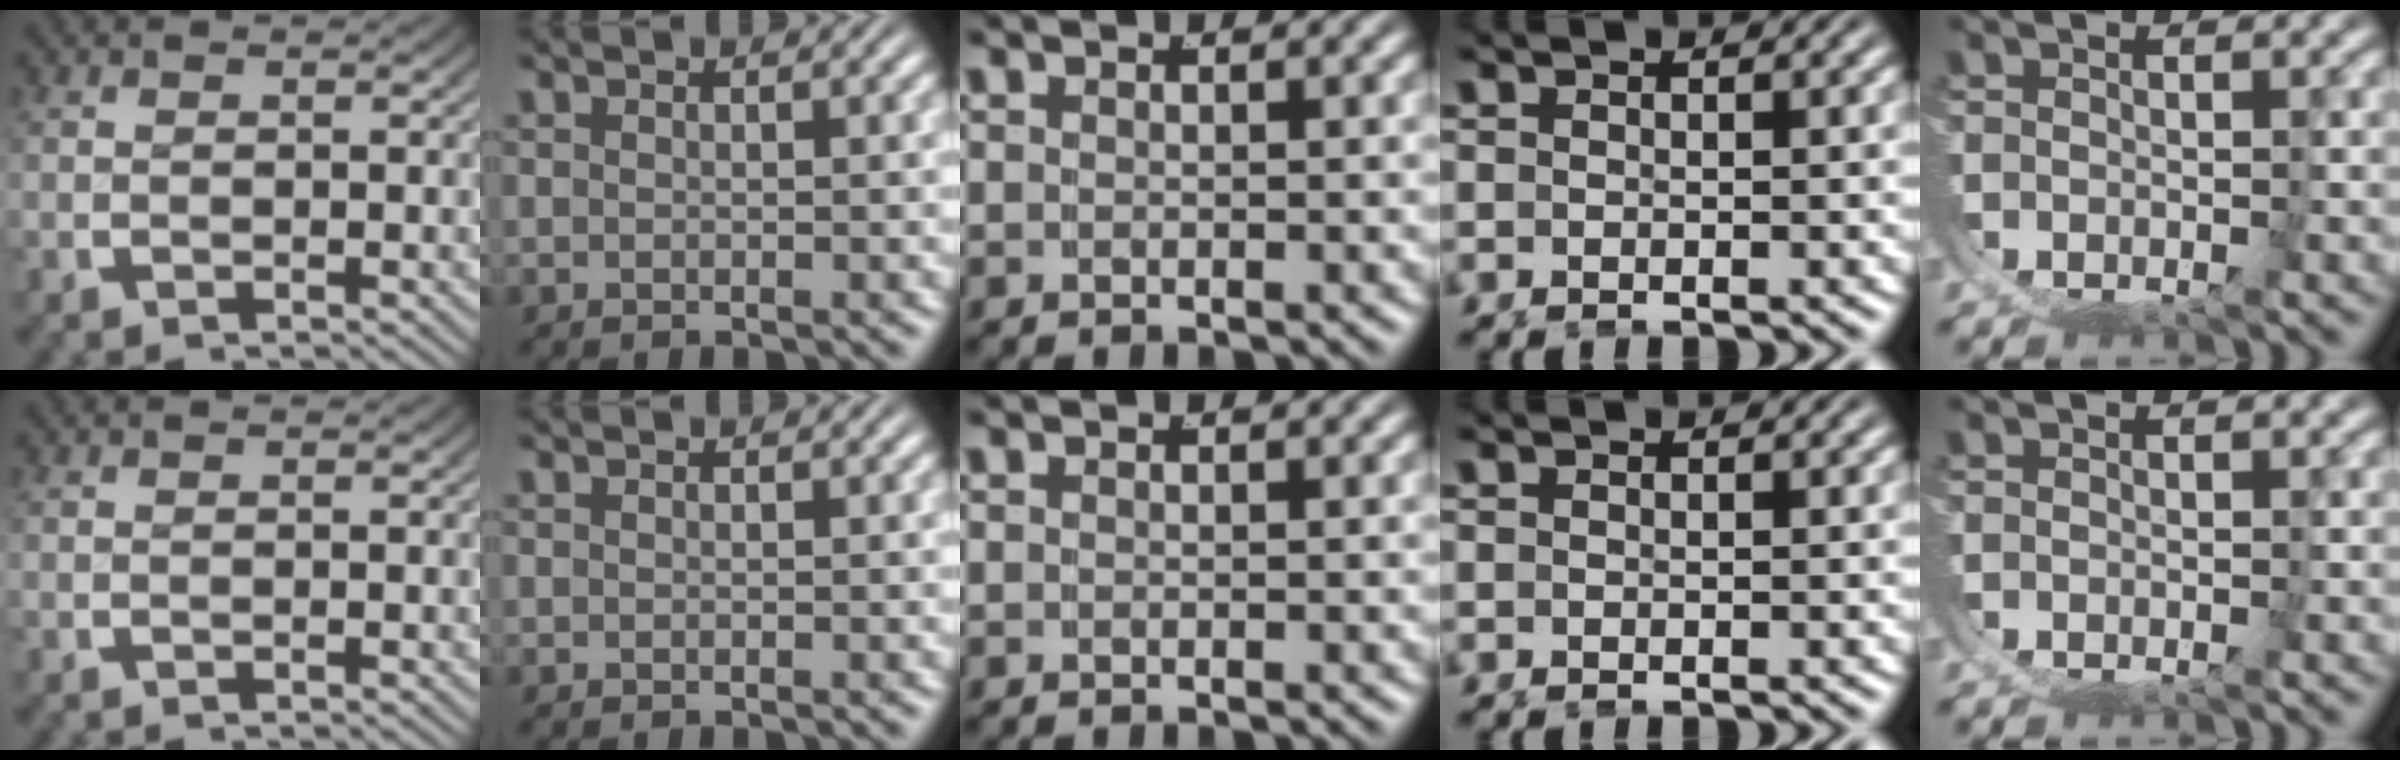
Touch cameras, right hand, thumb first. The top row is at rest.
{}